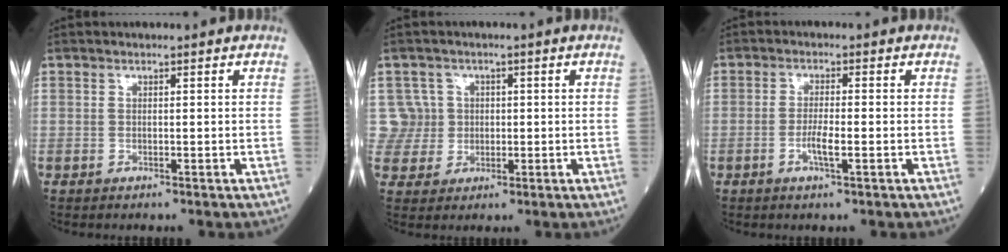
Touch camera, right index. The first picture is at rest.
{"total": 5.0, "force": [1.0, 4.9, -0.6], "torque": [0.031, 0.016, 0.021]}
{"total": 3.1, "force": [-1.0, 0.3, 3.0], "torque": [-0.056, -0.001, -0.021]}